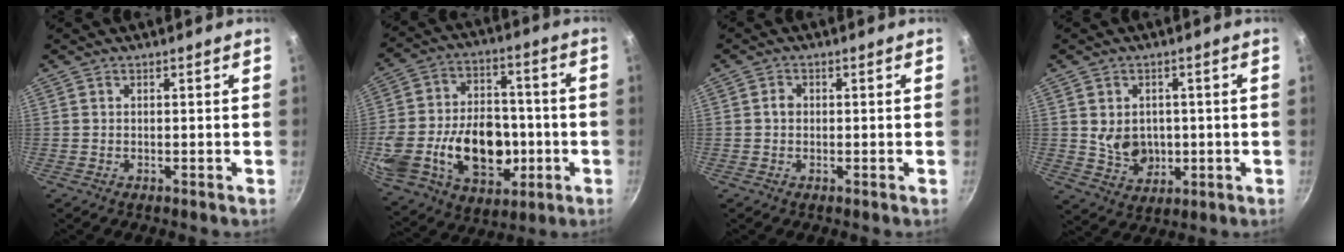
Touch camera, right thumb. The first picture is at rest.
{"total": 26.5, "force": [-4.6, 18.4, 18.5], "torque": [-0.331, 0.033, -0.060]}
{"total": 1.6, "force": [0.0, 1.4, 0.9], "torque": [-0.013, 0.008, -0.001]}
{"total": 7.5, "force": [0.0, 6.0, 4.5], "torque": [-0.053, -0.006, 0.015]}